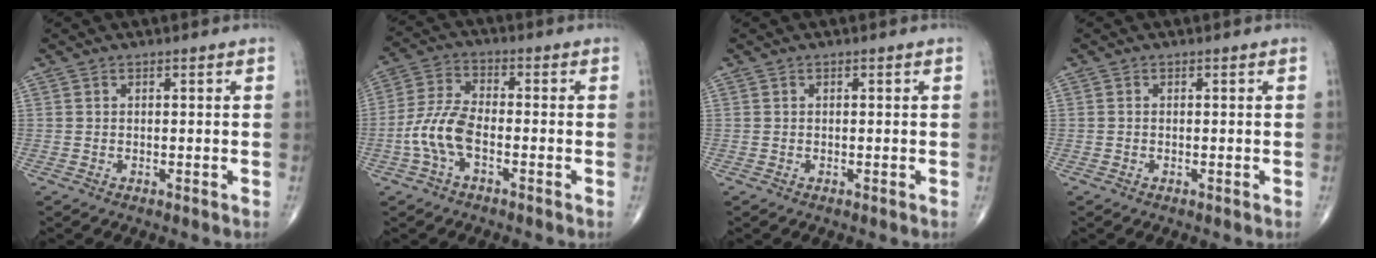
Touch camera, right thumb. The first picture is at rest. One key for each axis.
{"total": 8.2, "fx": -2.7, "fy": 3.8, "fz": 6.7, "tx": -0.152, "ty": 0.026, "tz": -0.057}
{"total": 0.0}
{"total": 0.0}